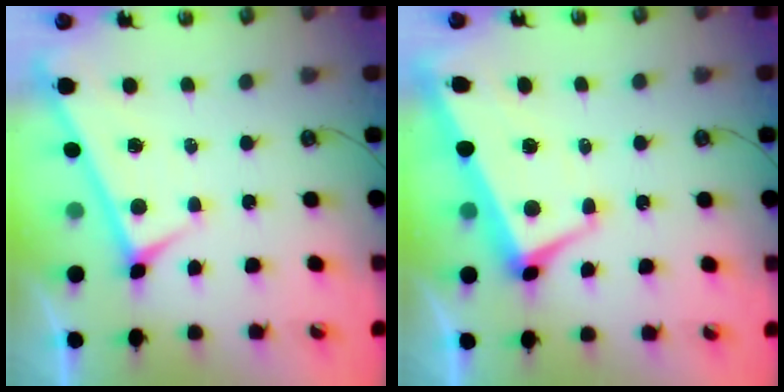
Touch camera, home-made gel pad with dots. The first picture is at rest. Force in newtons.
{"total": 1.8, "press": 1.2, "slide": 1.3}